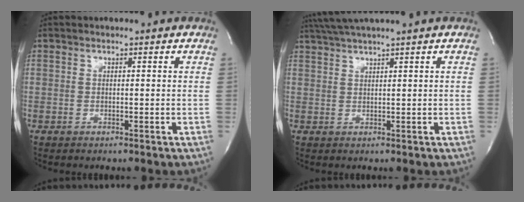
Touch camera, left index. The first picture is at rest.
{"total": 4.4, "force": [3.6, -1.4, 2.2], "torque": [-0.043, 0.015, 0.073]}